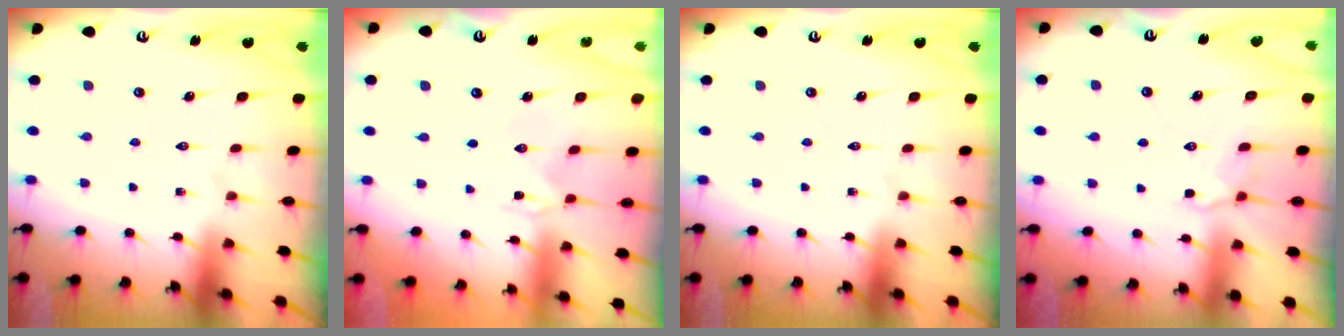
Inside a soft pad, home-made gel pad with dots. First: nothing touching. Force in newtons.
{"total": 0.0}
{"total": 0.0}
{"total": 3.9, "press": 3.7, "slide": 1.3}